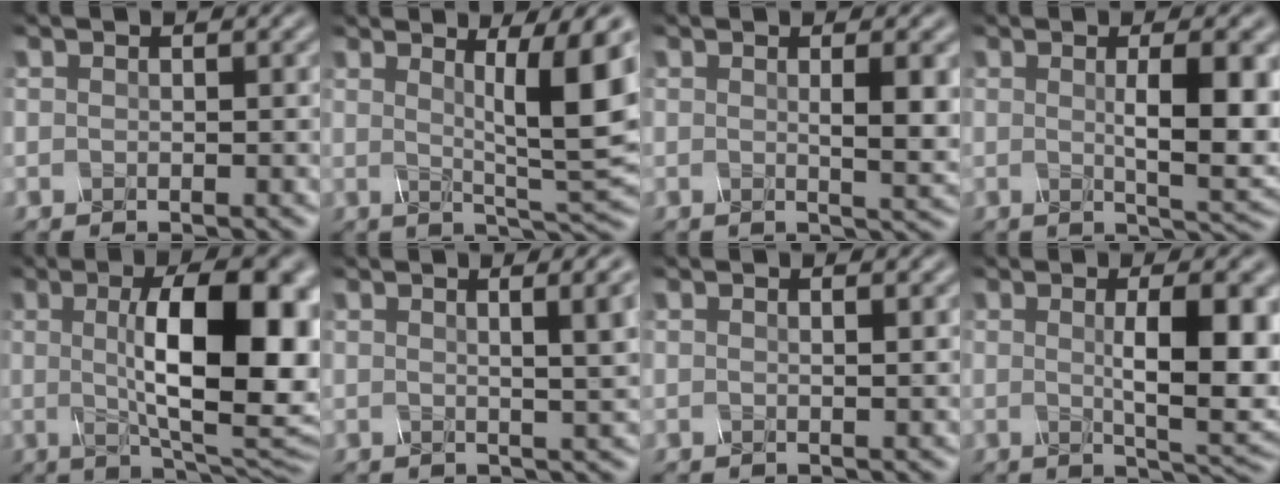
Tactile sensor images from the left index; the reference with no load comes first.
{"total": 8.6, "force": [2.4, 1.4, 8.2], "torque": [-0.106, -0.002, 0.039]}
{"total": 3.6, "force": [0.5, 0.8, 3.5], "torque": [-0.045, -0.003, 0.009]}
{"total": 6.9, "force": [0.6, 1.6, 6.7], "torque": [-0.090, -0.003, 0.013]}
{"total": 13.5, "force": [1.3, 4.2, 12.8], "torque": [-0.164, 0.005, 0.019]}
{"total": 7.1, "force": [2.4, 2.7, 6.1], "torque": [-0.033, 0.032, 0.012]}
{"total": 1.3, "force": [0.6, 0.4, 1.0], "torque": [-0.009, 0.002, 0.002]}
{"total": 8.0, "force": [0.7, 2.0, 7.7], "torque": [-0.104, -0.003, 0.016]}